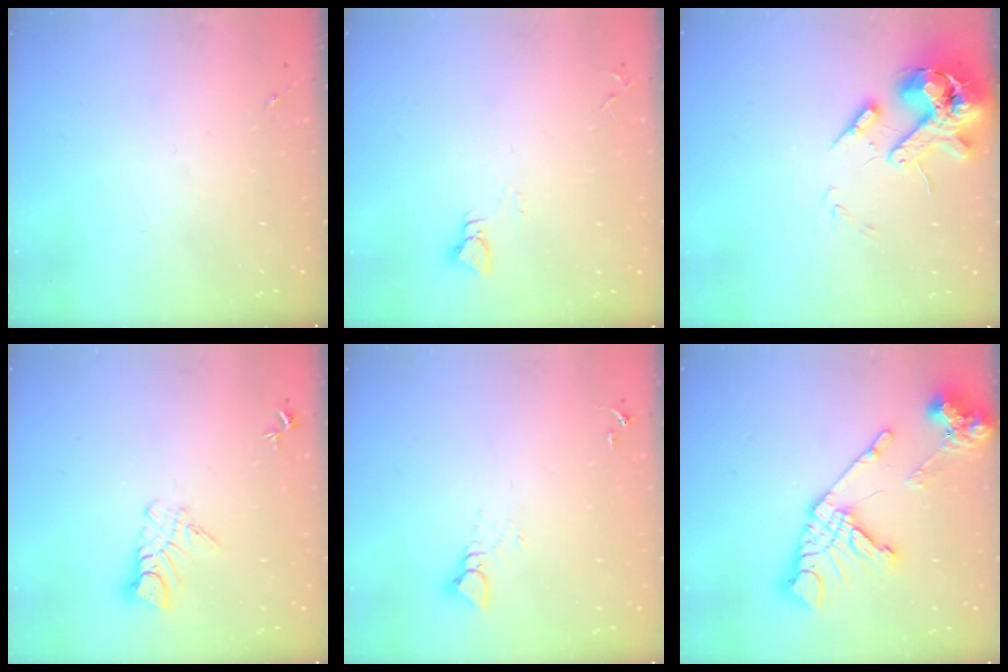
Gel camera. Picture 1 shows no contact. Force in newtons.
{"total": 2.9, "press": 2.9, "slide": 0.3}
{"total": 15.3, "press": 15.1, "slide": 2.6}
{"total": 6.6, "press": 6.5, "slide": 0.6}
{"total": 3.3, "press": 3.3, "slide": 0.3}
{"total": 20.4, "press": 20.3, "slide": 2.5}